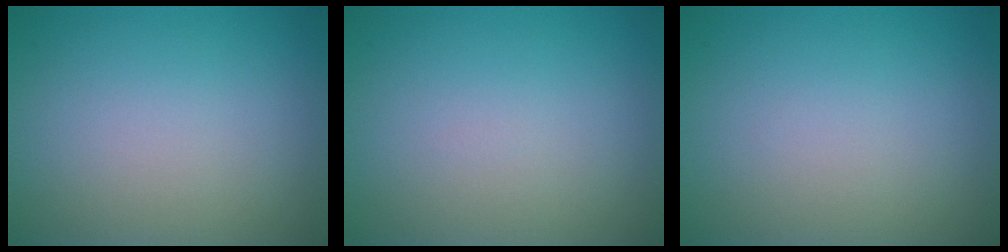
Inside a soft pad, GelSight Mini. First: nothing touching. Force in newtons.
{"total": 0.0}
{"total": 0.0}